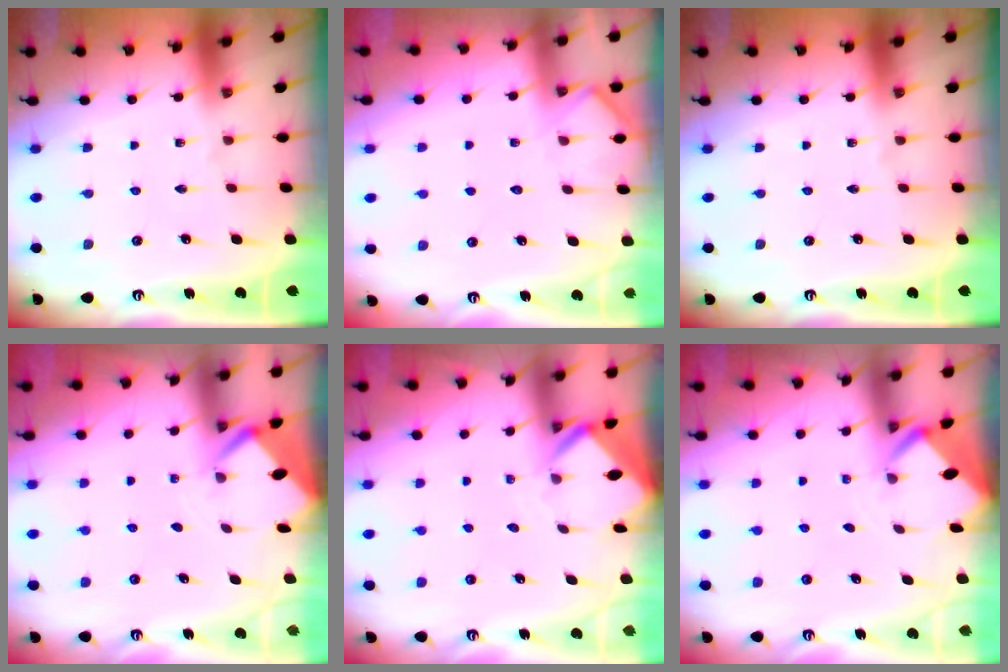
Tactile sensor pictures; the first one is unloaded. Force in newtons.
{"total": 5.4, "press": 5.4, "slide": 0.5}
{"total": 0.0}
{"total": 2.8, "press": 2.8, "slide": 0.2}
{"total": 2.8, "press": 2.8, "slide": 0.2}
{"total": 1.9, "press": 1.9, "slide": 0.2}